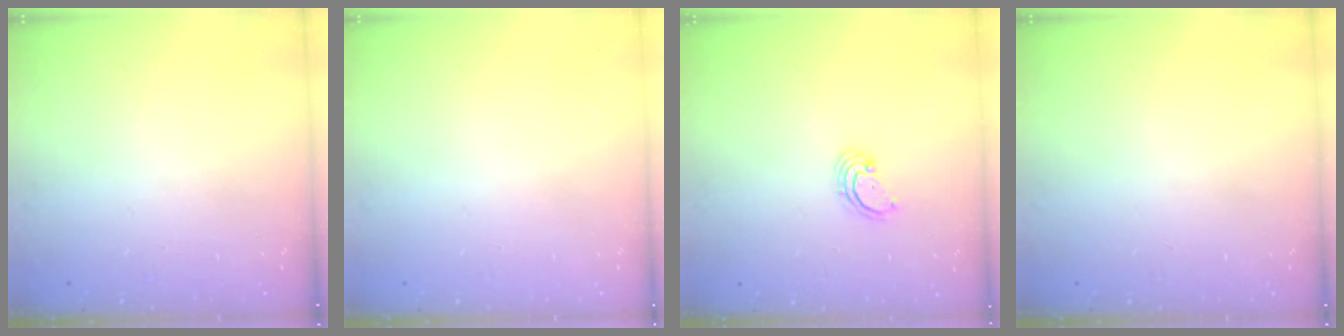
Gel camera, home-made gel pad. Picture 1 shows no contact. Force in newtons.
{"total": 0.0}
{"total": 2.7, "press": 2.7, "slide": 0.3}
{"total": 0.0}